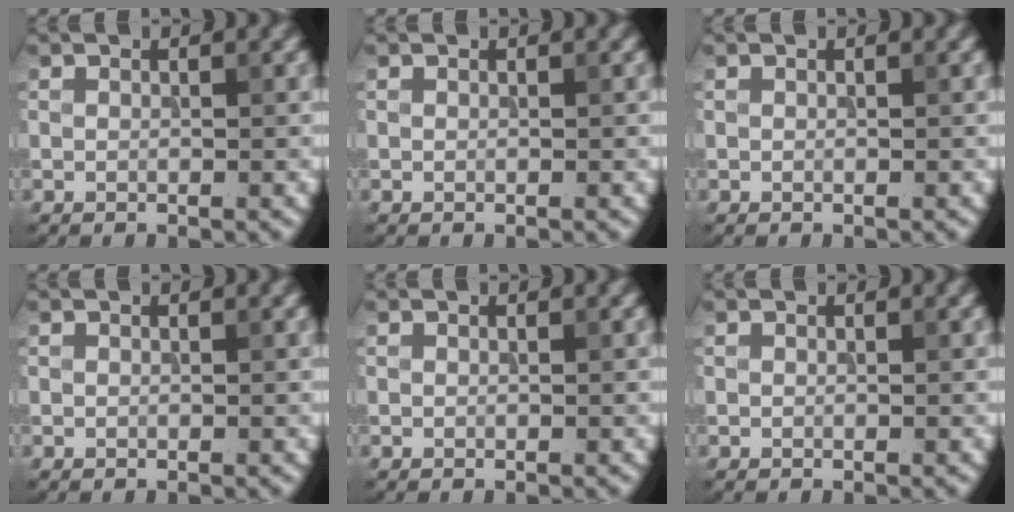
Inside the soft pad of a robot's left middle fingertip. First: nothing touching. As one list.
[{"total": 0.0}, {"total": 0.0}, {"total": 0.0}, {"total": 0.0}, {"total": 0.0}]